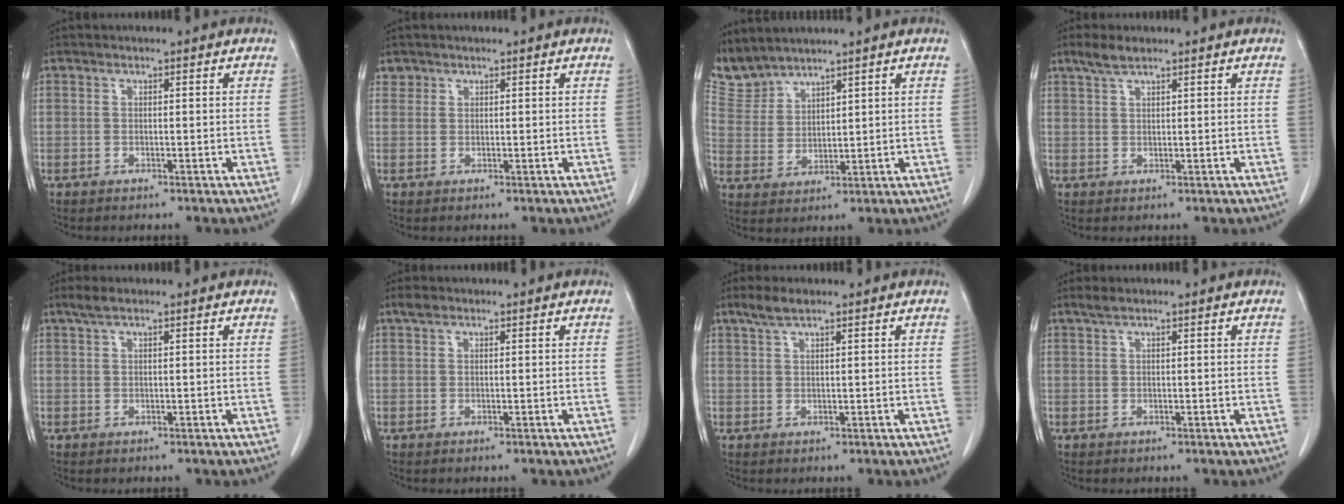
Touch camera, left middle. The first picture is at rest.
{"total": 1.0, "force": [0.8, 0.7, -0.1], "torque": [0.009, 0.006, 0.011]}
{"total": 5.2, "force": [5.1, 0.5, -0.4], "torque": [-0.006, 0.007, 0.120]}
{"total": 2.8, "force": [2.2, 0.6, 1.7], "torque": [-0.041, 0.008, 0.045]}
{"total": 2.0, "force": [1.4, 0.3, 1.3], "torque": [-0.035, 0.012, 0.030]}
{"total": 1.3, "force": [1.0, 0.6, 0.6], "torque": [-0.017, 0.011, 0.018]}
{"total": 2.9, "force": [2.1, 0.6, 1.8], "torque": [-0.044, 0.009, 0.045]}
{"total": 1.3, "force": [1.0, 0.1, 0.8], "torque": [-0.021, 0.009, 0.024]}